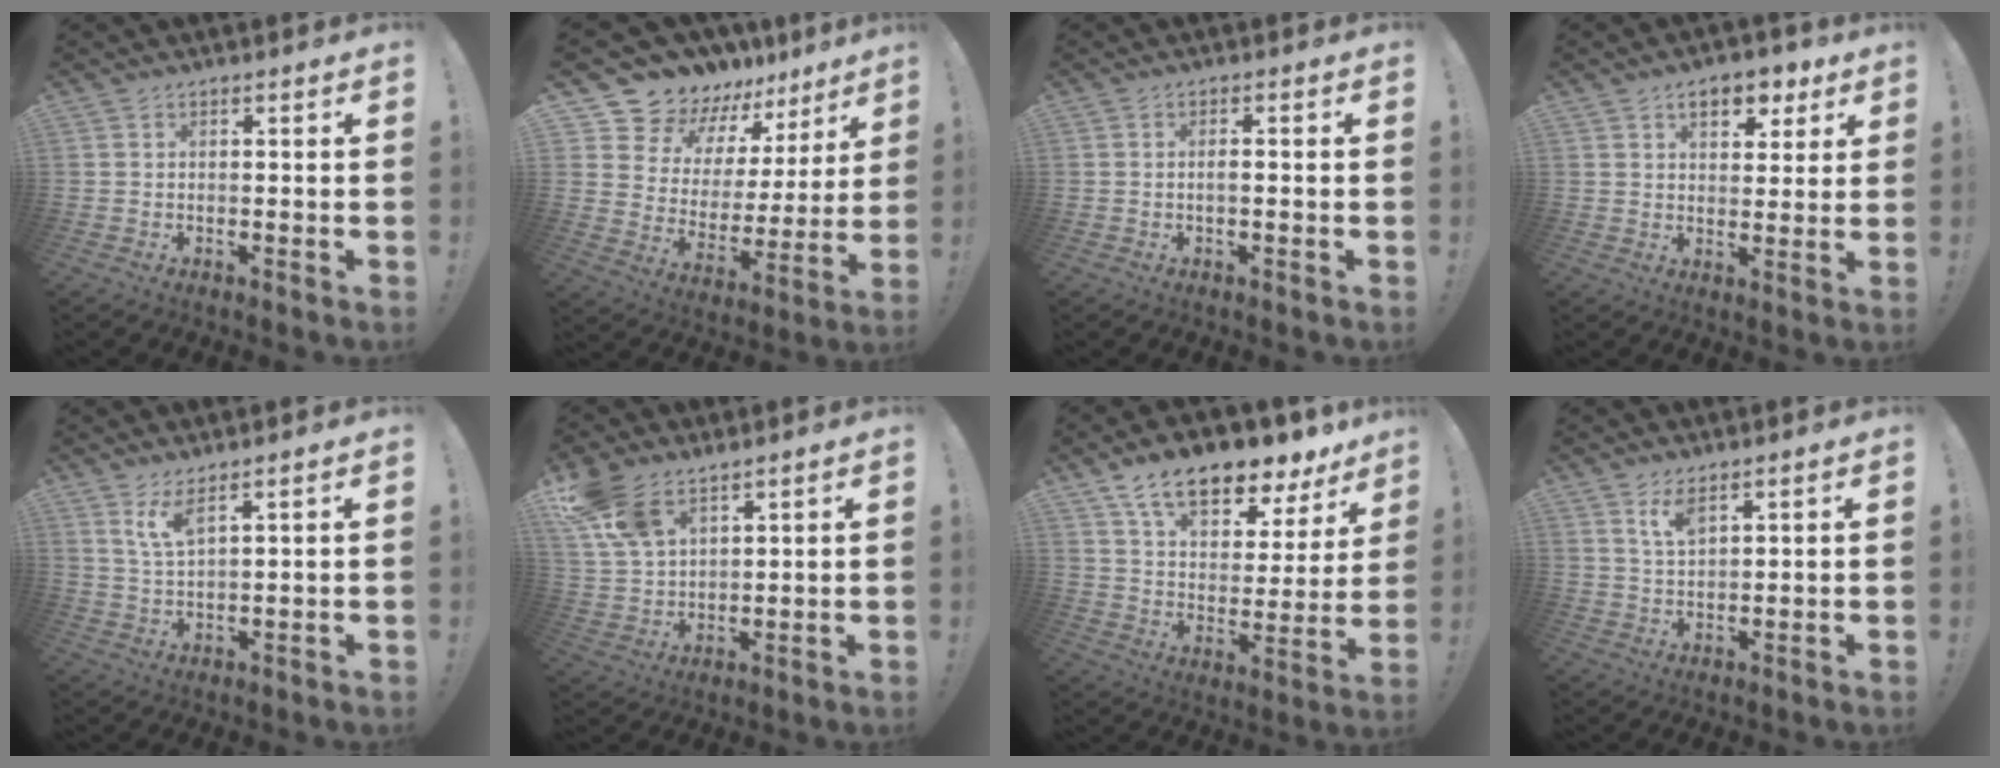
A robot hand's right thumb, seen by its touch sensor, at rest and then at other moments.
{"total": 13.2, "force": [12.2, 5.2, 0.4], "torque": [-0.028, -0.114, 0.233]}
{"total": 1.8, "force": [-0.4, 0.3, 1.7], "torque": [-0.032, 0.002, -0.008]}
{"total": 8.7, "force": [4.5, 5.2, 5.3], "torque": [-0.070, -0.012, 0.079]}
{"total": 5.8, "force": [3.9, 1.3, 4.1], "torque": [-0.078, -0.016, 0.068]}
{"total": 11.5, "force": [8.3, 6.0, 5.4], "torque": [-0.113, -0.036, 0.165]}
{"total": 14.5, "force": [11.0, 5.9, 7.5], "torque": [-0.120, -0.084, 0.190]}
{"total": 5.1, "force": [3.6, 1.9, 3.2], "torque": [-0.061, -0.016, 0.063]}